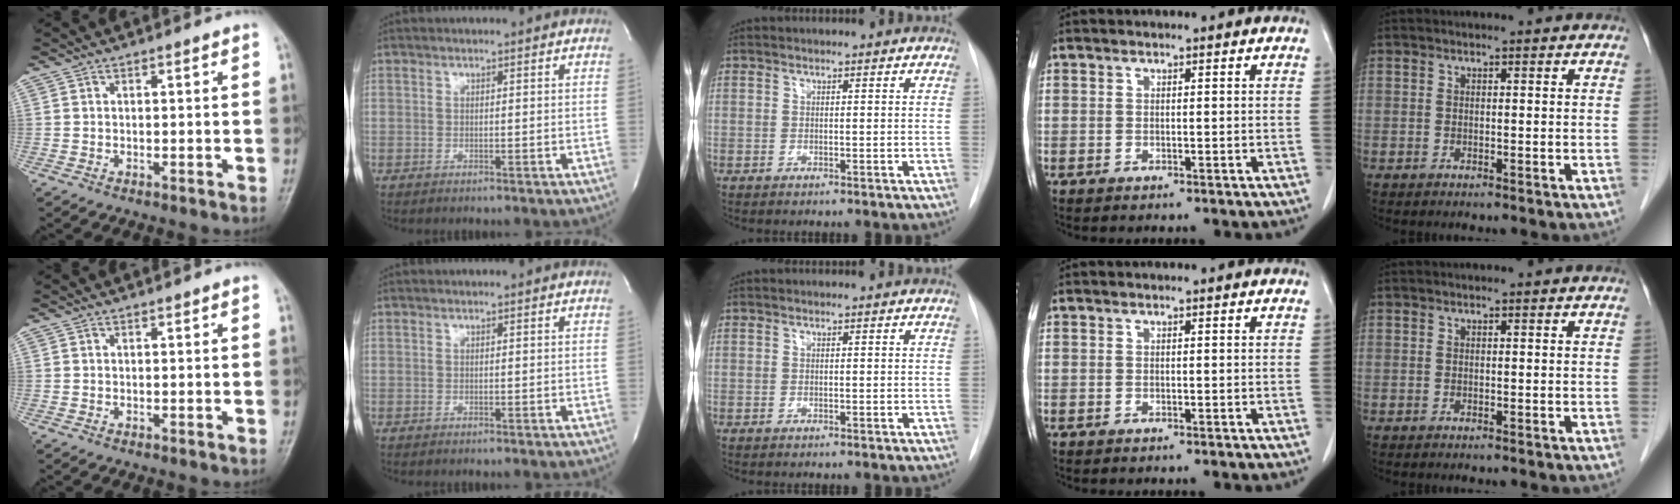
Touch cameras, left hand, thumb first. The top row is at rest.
{}